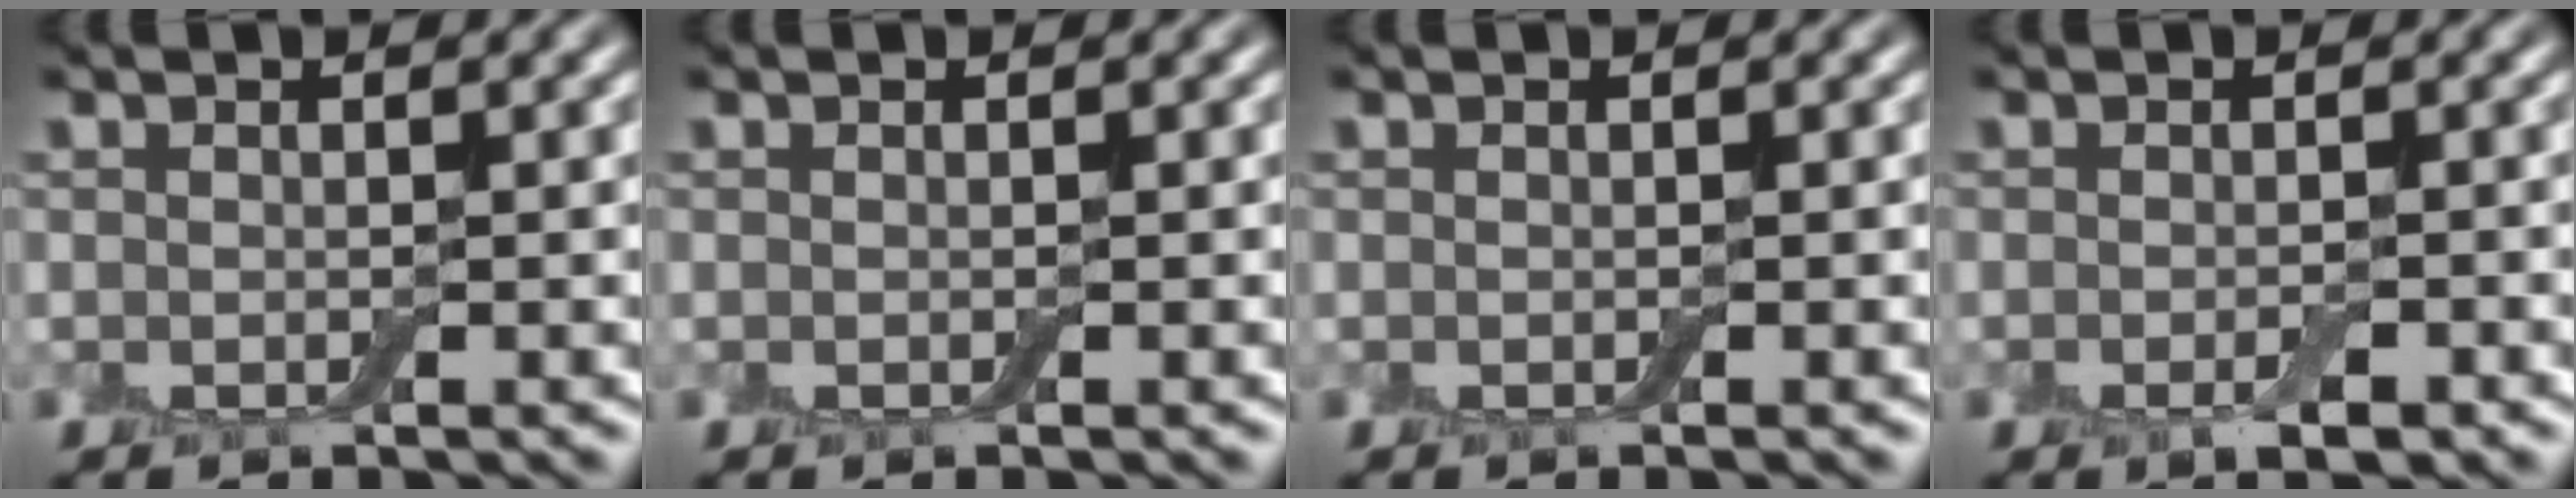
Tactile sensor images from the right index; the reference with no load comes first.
{"total": 0.0}
{"total": 0.0}
{"total": 1.5, "force": [-0.8, 0.4, 1.2], "torque": [-0.017, -0.005, -0.010]}